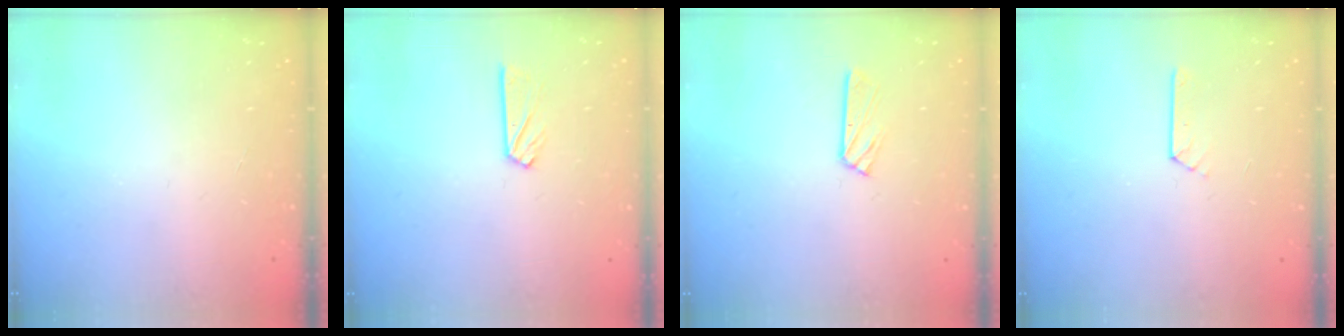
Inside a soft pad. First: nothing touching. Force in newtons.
{"total": 5.3, "press": 5.3, "slide": 0.4}
{"total": 4.6, "press": 4.5, "slide": 0.5}
{"total": 2.2, "press": 2.2, "slide": 0.3}